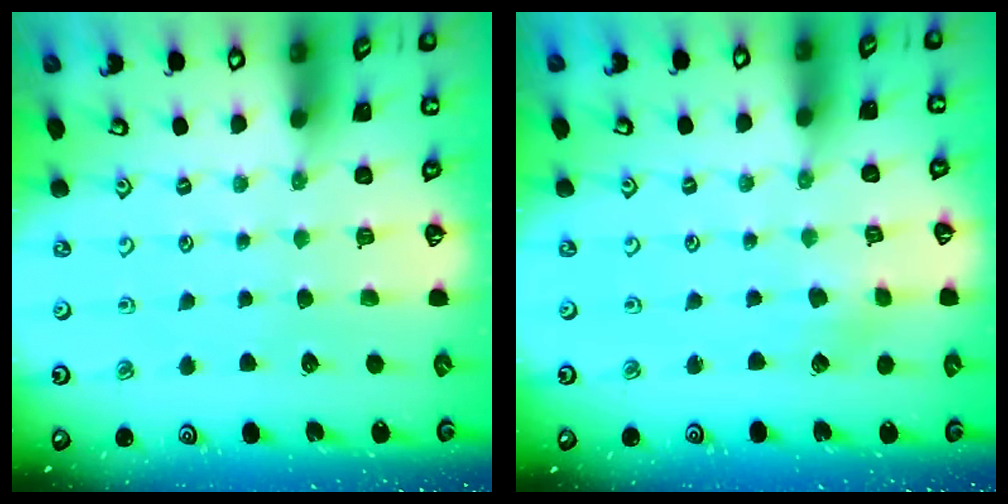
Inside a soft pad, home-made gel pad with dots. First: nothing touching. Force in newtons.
{"total": 1.4, "press": 1.4, "slide": 0.1}